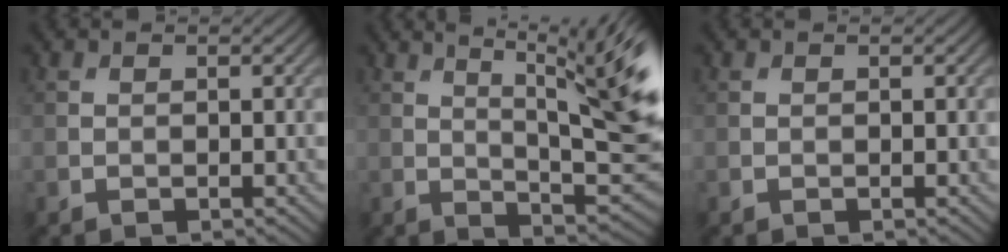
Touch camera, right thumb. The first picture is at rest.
{"total": 13.7, "force": [5.1, 3.8, 12.1], "torque": [-0.159, 0.024, 0.077]}
{"total": 0.0}